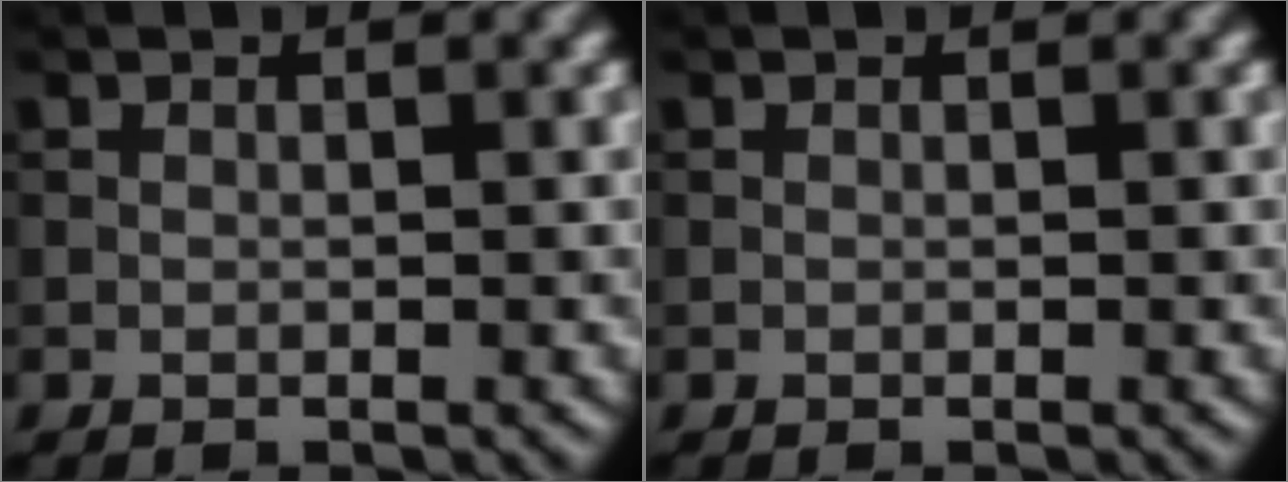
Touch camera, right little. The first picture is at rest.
{"total": 0.0}